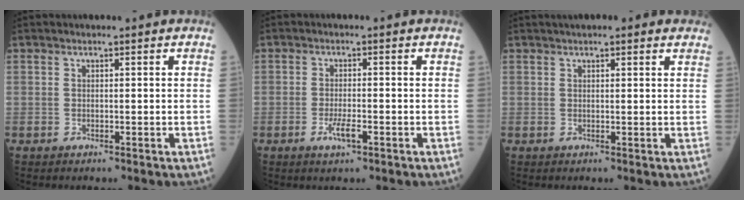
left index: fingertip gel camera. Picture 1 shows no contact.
{"total": 2.9, "force": [-1.4, 0.6, 2.5], "torque": [-0.051, -0.003, -0.024]}
{"total": 5.8, "force": [4.6, 1.1, 3.3], "torque": [-0.045, 0.029, 0.058]}